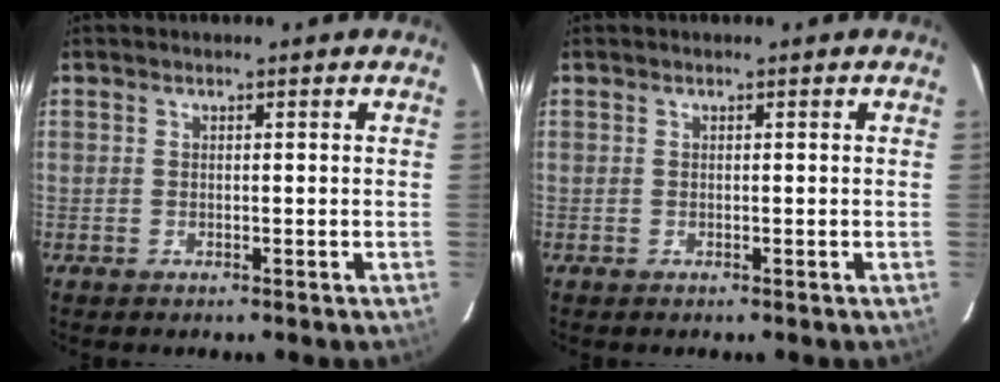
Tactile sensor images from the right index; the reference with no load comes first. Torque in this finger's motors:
{"motor_torque": [0.00, 0.00, 0.00, 0.00]}